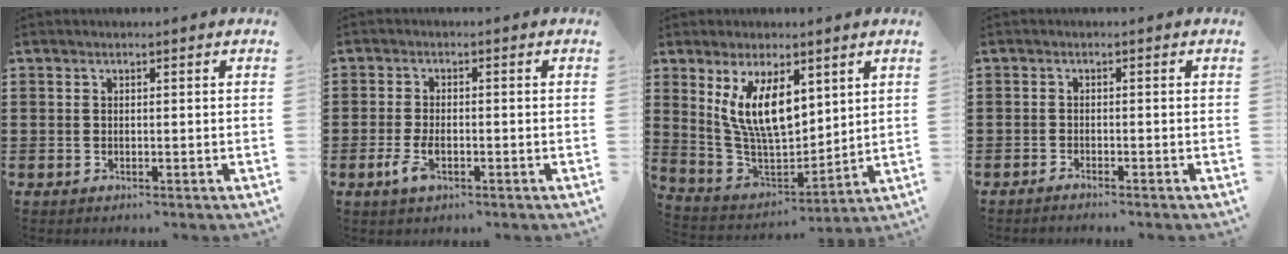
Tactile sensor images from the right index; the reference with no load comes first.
{"total": 3.6, "force": [-1.3, 1.6, 2.9], "torque": [-0.073, -0.007, -0.029]}
{"total": 10.9, "force": [4.7, 4.7, 8.6], "torque": [-0.191, -0.009, 0.087]}
{"total": 1.1, "force": [-1.1, 0.0, 0.1], "torque": [-0.004, 0.001, -0.023]}